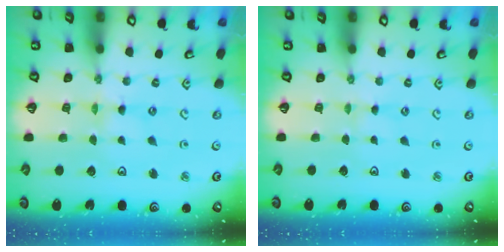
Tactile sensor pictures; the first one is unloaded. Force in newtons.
{"total": 0.0}